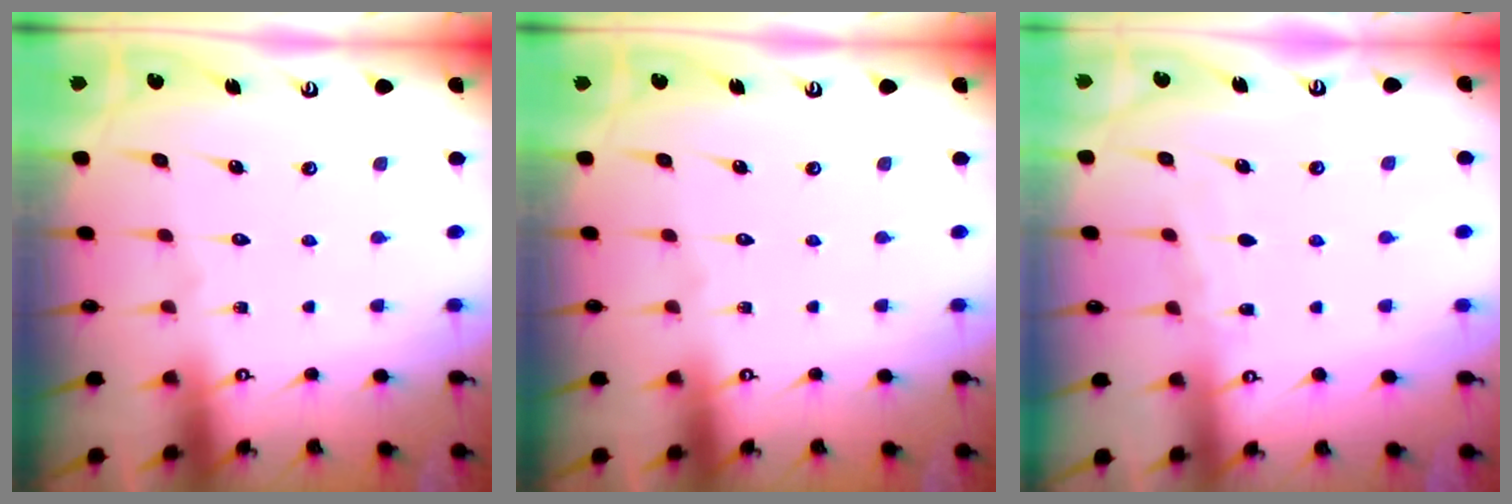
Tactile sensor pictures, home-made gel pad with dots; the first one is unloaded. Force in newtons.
{"total": 0.0}
{"total": 3.6, "press": 3.5, "slide": 0.5}